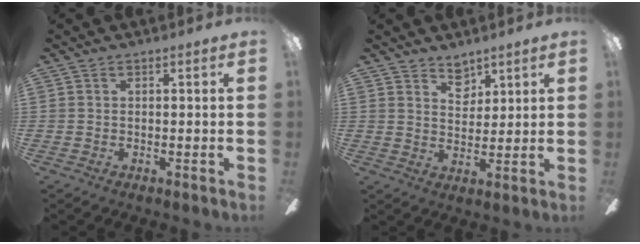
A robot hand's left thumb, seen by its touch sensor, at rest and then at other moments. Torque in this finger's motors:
{"motor_torque": [0.20, -0.15, -0.29, 0.10, -0.01]}